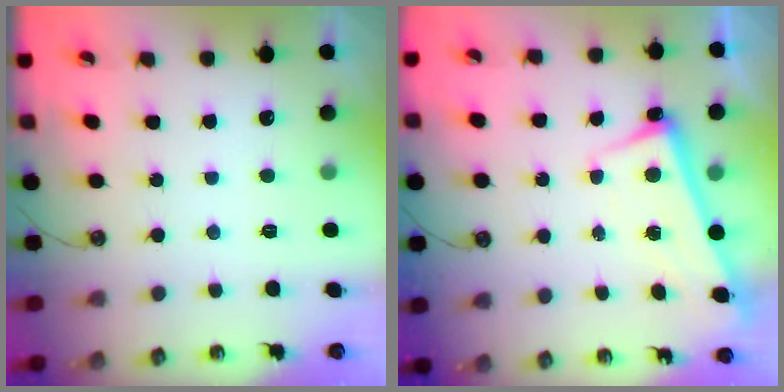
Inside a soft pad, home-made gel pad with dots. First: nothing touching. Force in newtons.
{"total": 2.5, "press": 2.5, "slide": 0.7}